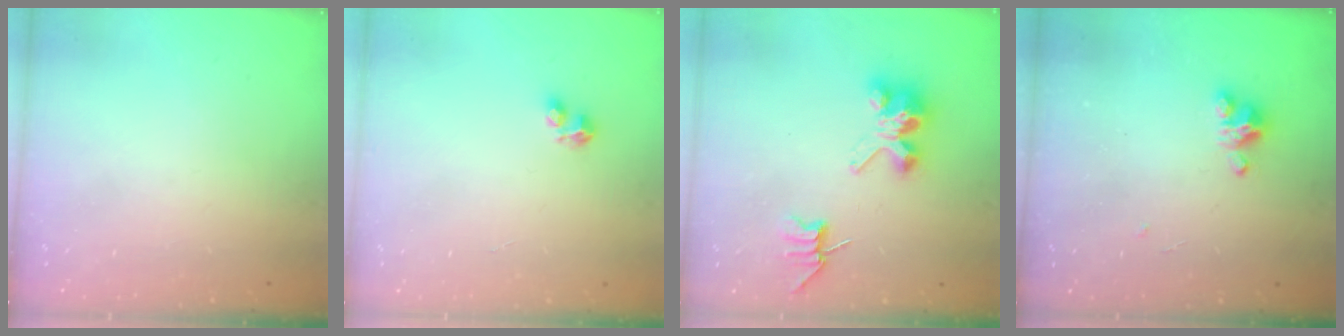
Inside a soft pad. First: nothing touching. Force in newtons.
{"total": 3.1, "press": 3.1, "slide": 0.5}
{"total": 7.8, "press": 7.8, "slide": 0.5}
{"total": 5.5, "press": 5.5, "slide": 0.4}